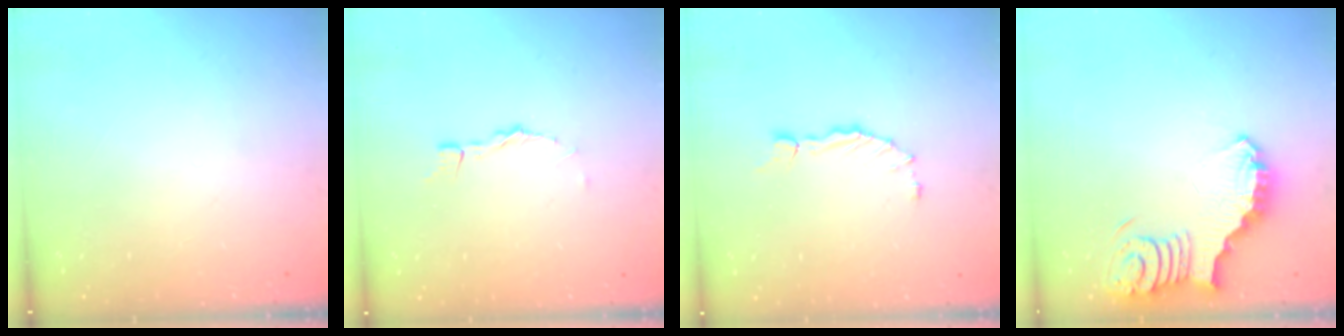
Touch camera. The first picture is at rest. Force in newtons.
{"total": 3.6, "press": 3.6, "slide": 0.2}
{"total": 1.6, "press": 1.6, "slide": 0.3}
{"total": 3.6, "press": 3.5, "slide": 0.6}